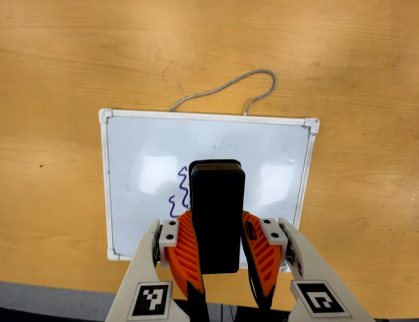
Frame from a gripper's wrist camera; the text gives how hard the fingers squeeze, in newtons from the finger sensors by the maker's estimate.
{"total": 8.5, "left": 7.0, "right": 10.0}